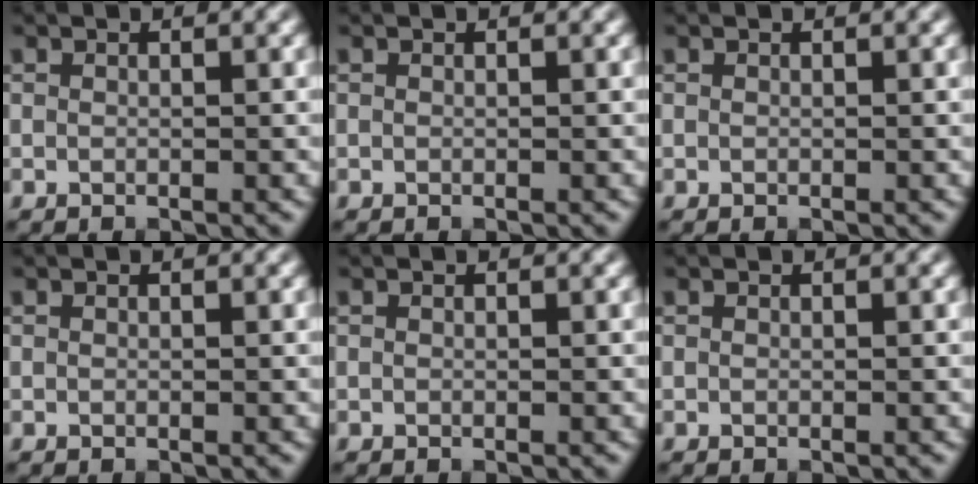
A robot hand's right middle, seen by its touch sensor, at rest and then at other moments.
{"total": 0.0}
{"total": 0.0}
{"total": 0.0}
{"total": 0.0}
{"total": 0.0}